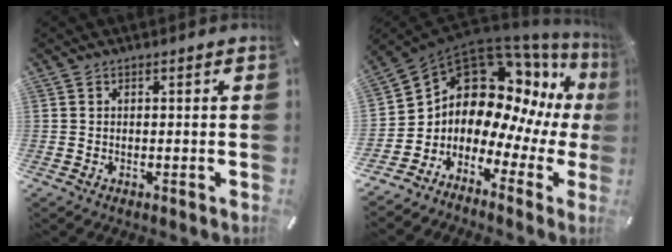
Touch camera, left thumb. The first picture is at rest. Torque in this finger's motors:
{"motor_torque": [0.24, 1.87, 1.53, 1.24, 0.16]}